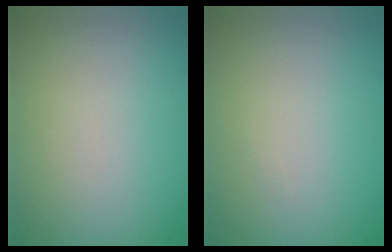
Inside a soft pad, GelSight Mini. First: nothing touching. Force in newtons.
{"total": 0.0}